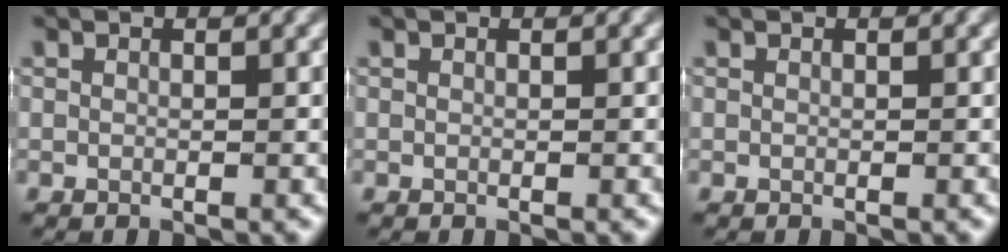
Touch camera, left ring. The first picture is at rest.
{"total": 0.0}
{"total": 0.0}